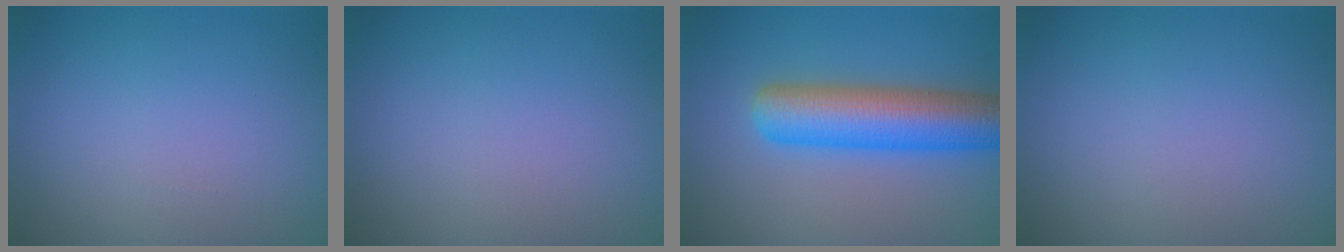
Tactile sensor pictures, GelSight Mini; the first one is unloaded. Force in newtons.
{"total": 0.0}
{"total": 7.9, "press": 7.9, "slide": 0.2}
{"total": 0.0}